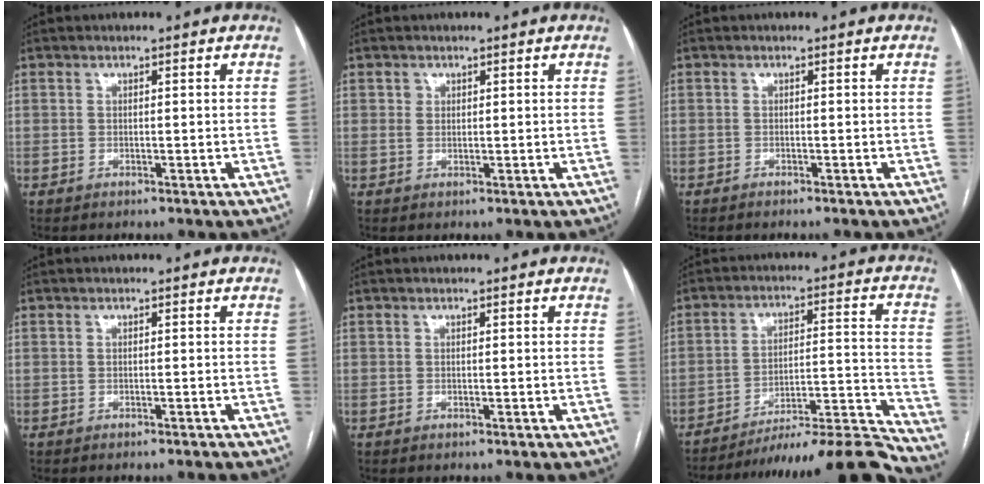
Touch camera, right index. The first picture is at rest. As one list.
[{"total": 1.1, "force": [0.6, 0.9, 0.2], "torque": [0.003, 0.005, 0.010]}, {"total": 1.5, "force": [-1.4, 0.1, 0.5], "torque": [-0.006, -0.002, -0.018]}, {"total": 1.0, "force": [-0.9, -0.4, 0.2], "torque": [-0.005, -0.001, -0.012]}, {"total": 0.0}, {"total": 19.4, "force": [-18.5, -1.4, 5.6], "torque": [-0.056, 0.013, -0.273]}]